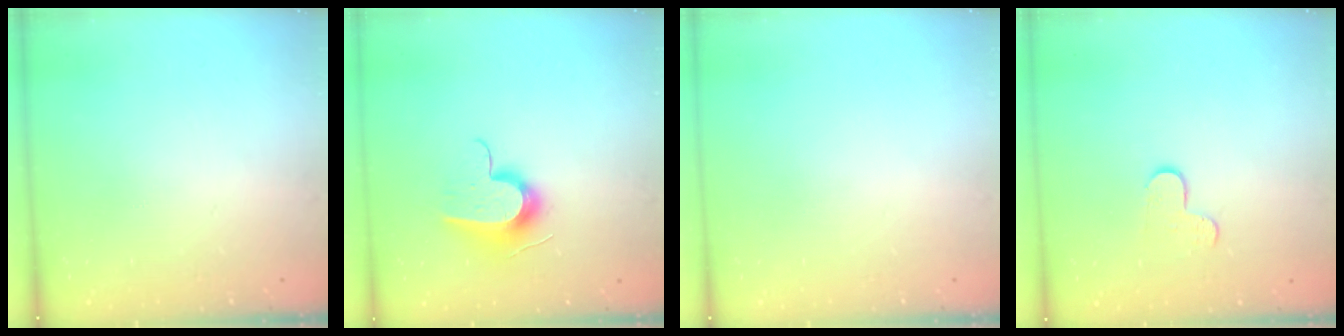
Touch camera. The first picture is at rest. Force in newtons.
{"total": 12.4, "press": 12.4, "slide": 0.4}
{"total": 0.0}
{"total": 3.3, "press": 3.3, "slide": 0.3}